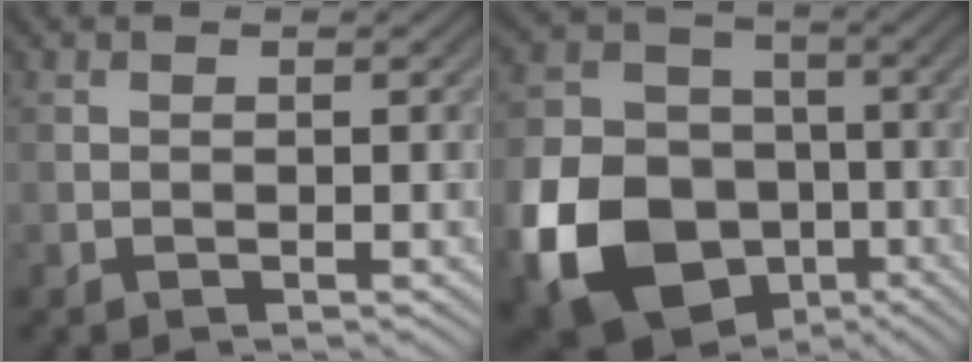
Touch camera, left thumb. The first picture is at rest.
{"total": 17.5, "force": [-6.3, 13.5, 9.3], "torque": [-0.246, -0.048, -0.116]}